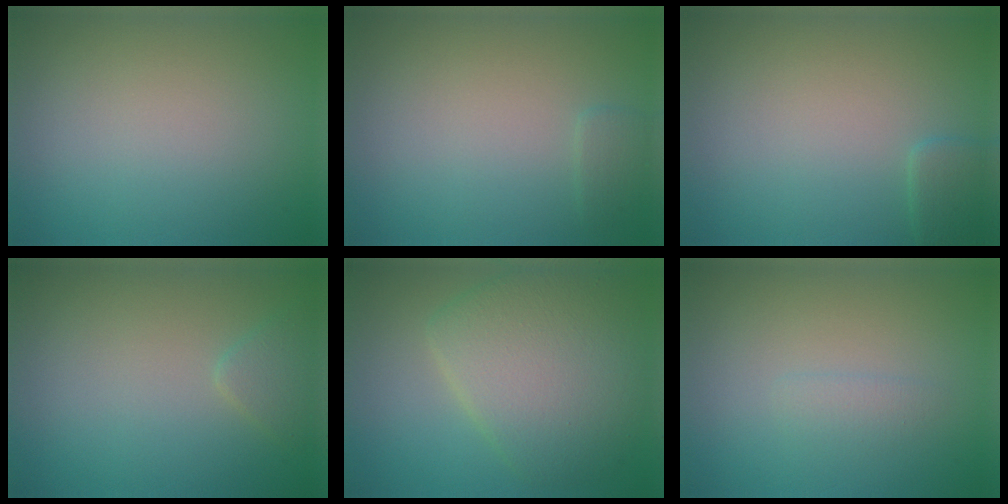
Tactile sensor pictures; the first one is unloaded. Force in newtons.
{"total": 0.9, "press": 0.9, "slide": 0.1}
{"total": 1.5, "press": 1.5, "slide": 0.1}
{"total": 1.4, "press": 1.4, "slide": 0.1}
{"total": 7.4, "press": 7.4, "slide": 0.1}
{"total": 1.0, "press": 1.0, "slide": 0.1}